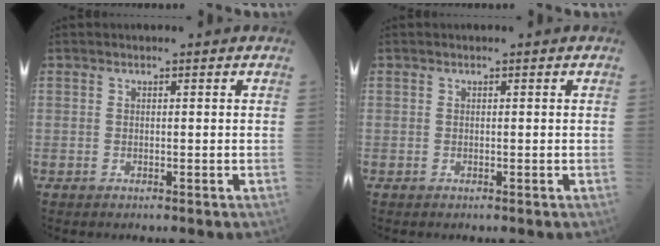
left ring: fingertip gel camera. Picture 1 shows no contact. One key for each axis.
{"total": 0.0}